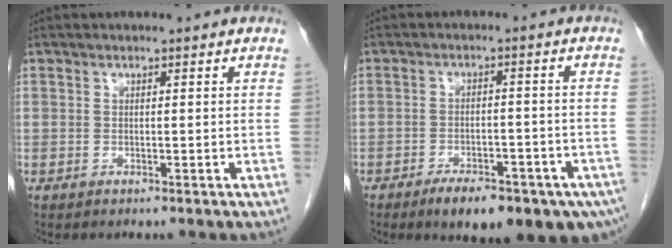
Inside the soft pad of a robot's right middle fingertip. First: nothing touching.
{"total": 13.7, "force": [-9.2, 4.9, 8.9], "torque": [-0.087, 0.001, -0.125]}